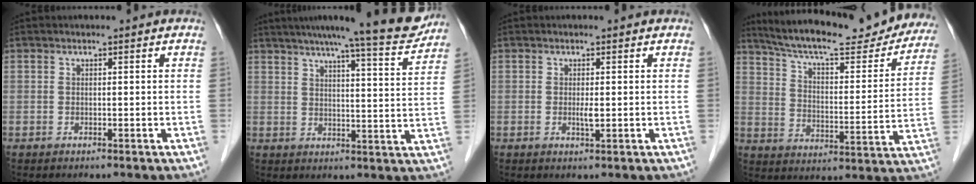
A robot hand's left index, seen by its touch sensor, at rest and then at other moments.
{"total": 14.1, "force": [12.6, 0.3, 6.3], "torque": [-0.088, -0.017, 0.159]}
{"total": 1.3, "force": [-0.1, 0.2, 1.3], "torque": [-0.024, -0.004, -0.001]}
{"total": 25.3, "force": [22.2, 4.8, 11.0], "torque": [-0.172, -0.018, 0.300]}